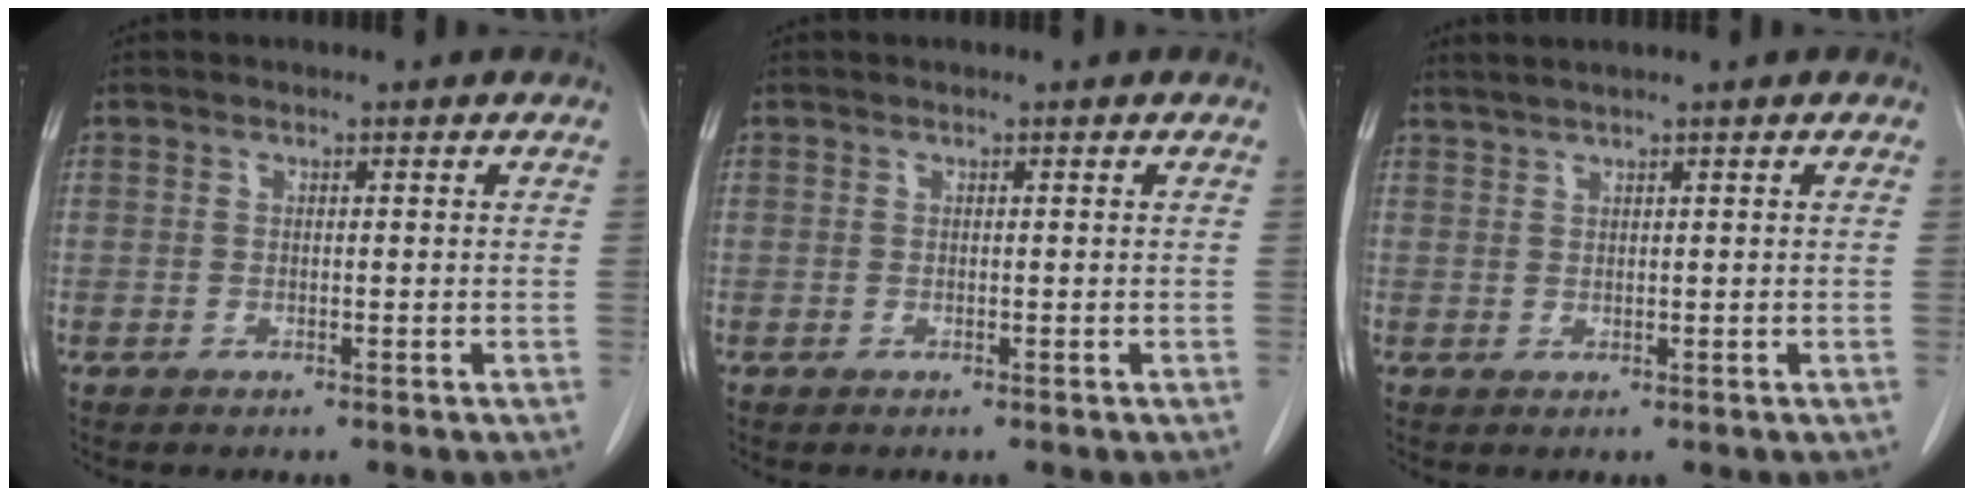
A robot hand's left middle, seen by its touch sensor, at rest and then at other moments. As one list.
[{"total": 0.0}, {"total": 1.9, "force": [1.7, -0.4, 0.9], "torque": [-0.015, 0.009, 0.035]}]